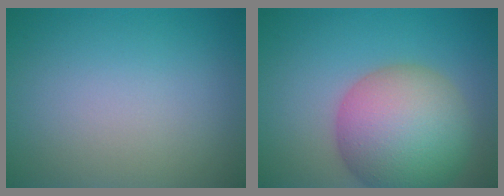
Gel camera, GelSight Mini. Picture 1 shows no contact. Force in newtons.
{"total": 10.6, "press": 10.6, "slide": 0.4}